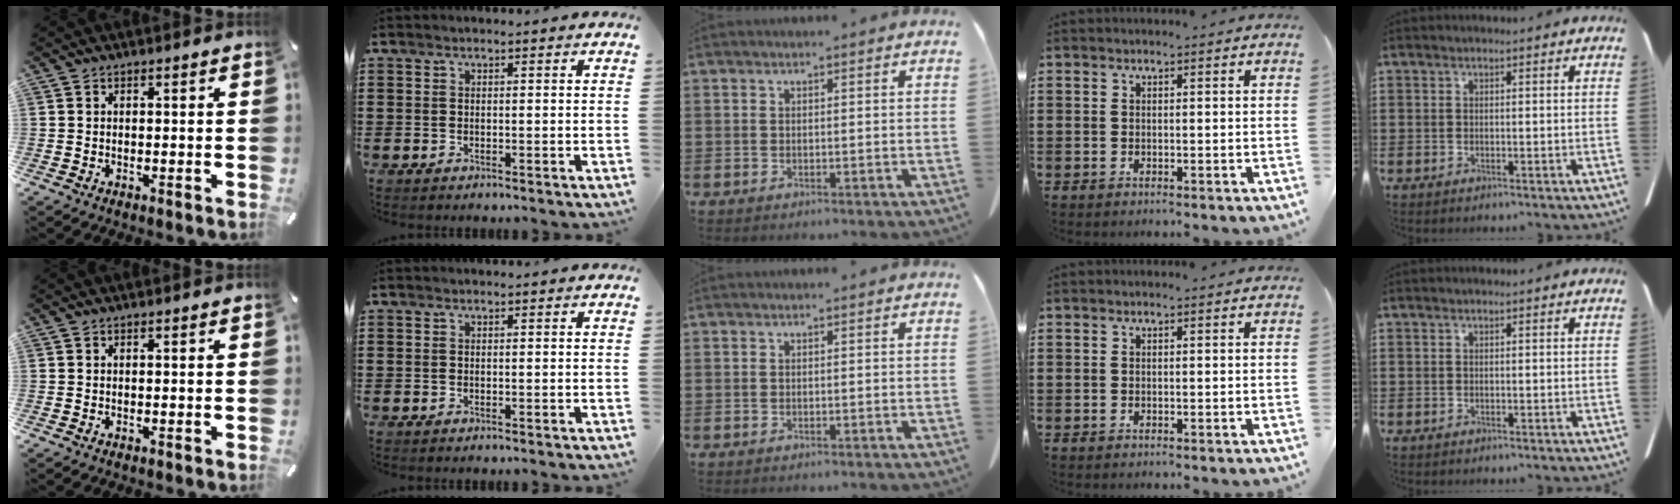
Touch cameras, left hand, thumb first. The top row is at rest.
{}